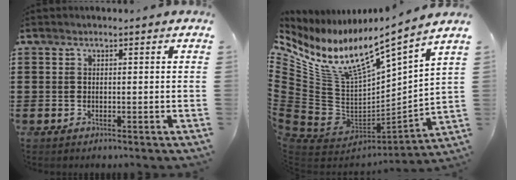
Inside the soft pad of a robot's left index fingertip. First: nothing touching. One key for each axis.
{"total": 10.8, "fx": 6.9, "fy": 3.7, "fz": 7.5, "tx": -0.184, "ty": -0.060, "tz": 0.115}